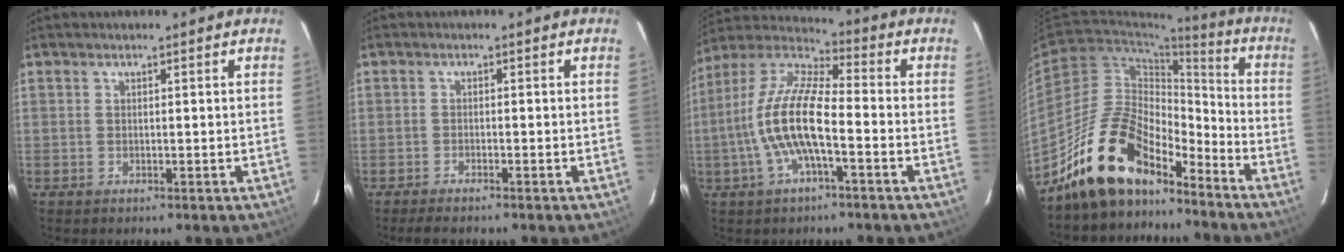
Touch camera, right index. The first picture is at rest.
{"total": 3.2, "force": [-2.9, 0.3, 1.4], "torque": [-0.036, -0.010, -0.053]}
{"total": 13.5, "force": [-3.5, 3.8, 12.4], "torque": [-0.251, 0.003, -0.072]}
{"total": 16.8, "force": [-13.6, 6.6, 7.4], "torque": [-0.140, 0.024, -0.240]}